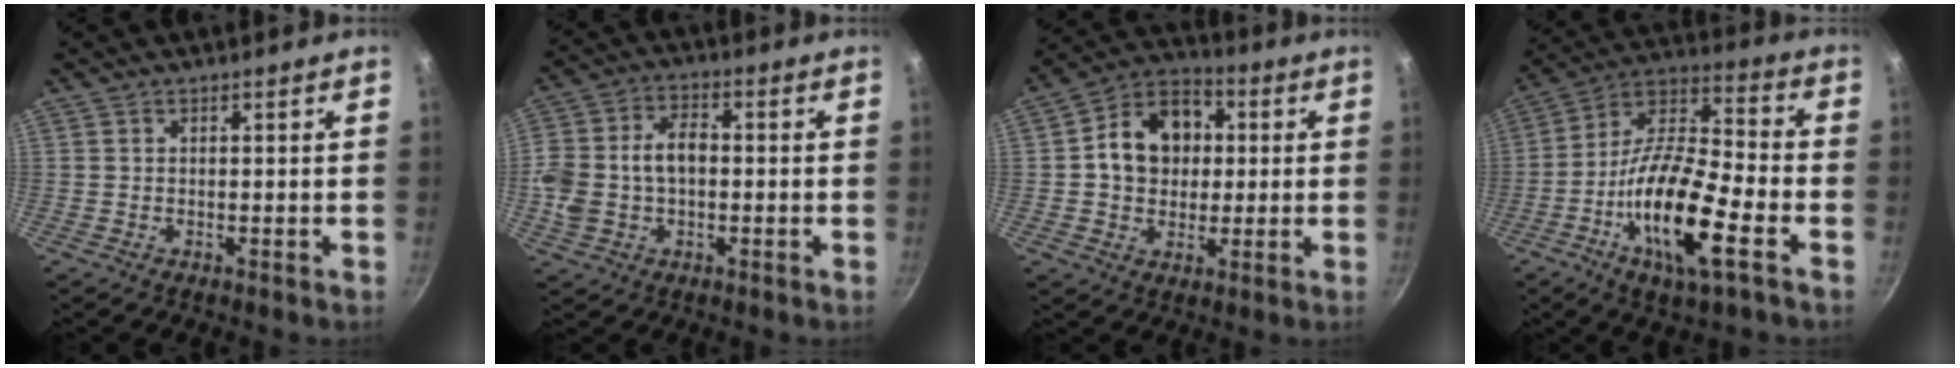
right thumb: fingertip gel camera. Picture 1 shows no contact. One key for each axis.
{"total": 11.5, "fx": -0.6, "fy": 7.8, "fz": 8.4, "tx": -0.149, "ty": 0.030, "tz": -0.017}
{"total": 13.3, "fx": 1.5, "fy": 10.6, "fz": 7.9, "tx": -0.100, "ty": 0.021, "tz": 0.010}
{"total": 19.3, "fx": -7.1, "fy": 5.8, "fz": 17.0, "tx": -0.306, "ty": 0.034, "tz": -0.145}